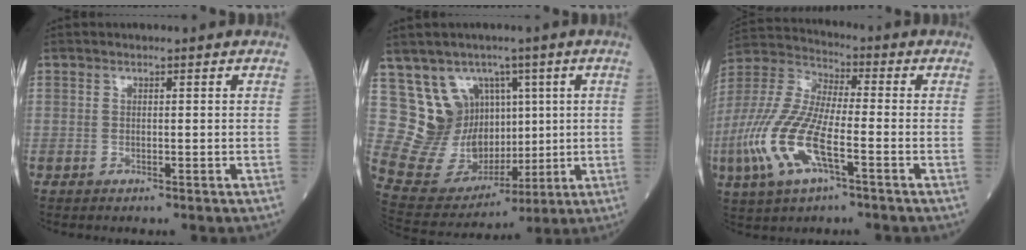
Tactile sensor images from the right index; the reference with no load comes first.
{"total": 11.7, "force": [4.0, 9.5, 5.6], "torque": [-0.119, 0.038, 0.103]}
{"total": 14.3, "force": [-4.9, 4.1, 12.8], "torque": [-0.297, -0.009, -0.096]}